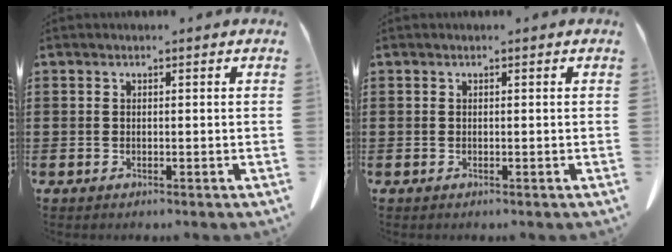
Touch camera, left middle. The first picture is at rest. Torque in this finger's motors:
{"motor_torque": [0.00, 0.01, -0.01, 0.01]}